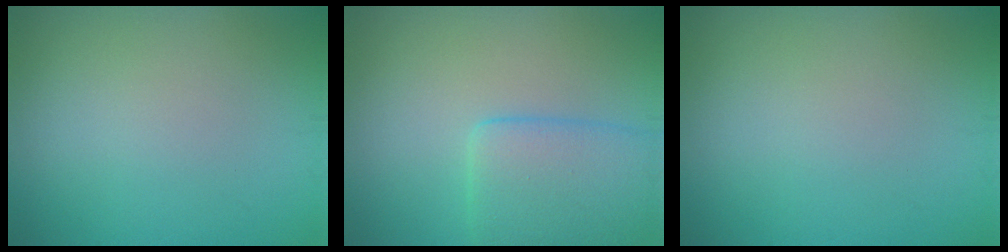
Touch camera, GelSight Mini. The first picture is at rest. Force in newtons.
{"total": 4.4, "press": 4.4, "slide": 0.2}
{"total": 0.0}